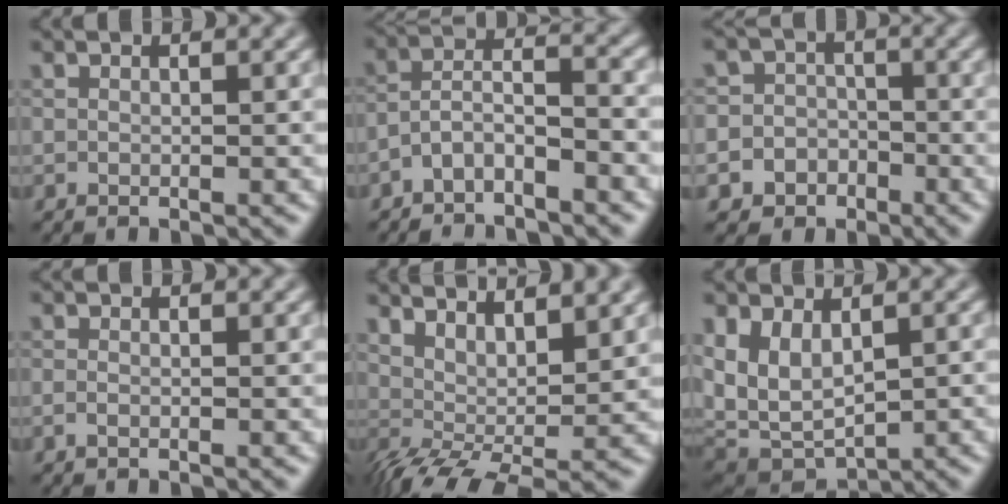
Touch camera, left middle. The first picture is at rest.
{"total": 3.6, "force": [-2.3, 1.3, 2.5], "torque": [-0.048, 0.011, -0.051]}
{"total": 6.9, "force": [-3.3, 6.1, 0.5], "torque": [0.006, -0.003, -0.070]}
{"total": 0.7, "force": [-0.3, 0.3, 0.5], "torque": [-0.012, -0.002, -0.007]}
{"total": 5.9, "force": [2.3, 2.2, 5.0], "torque": [-0.081, 0.000, 0.042]}
{"total": 7.2, "force": [0.1, 4.6, 5.6], "torque": [-0.123, -0.019, 0.009]}